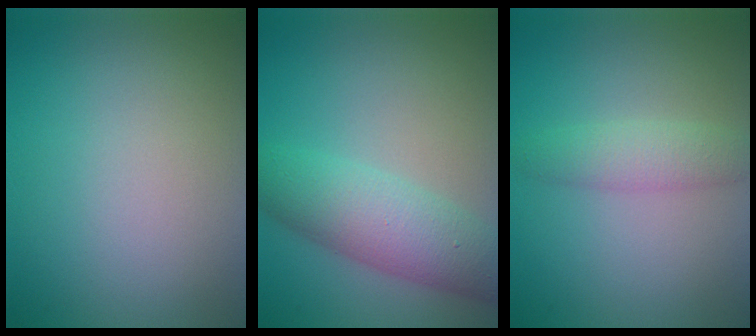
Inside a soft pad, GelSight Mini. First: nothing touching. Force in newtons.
{"total": 6.0, "press": 6.0, "slide": 0.3}
{"total": 2.4, "press": 2.4, "slide": 0.1}